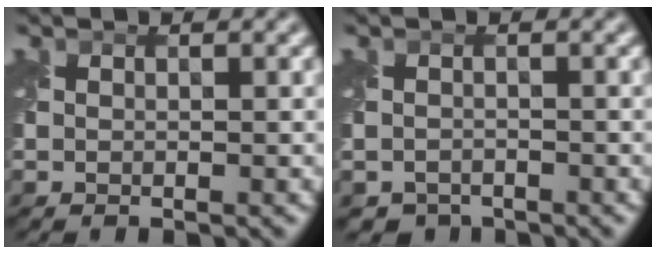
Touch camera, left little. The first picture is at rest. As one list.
[{"total": 1.3, "force": [-1.0, 0.7, -0.4], "torque": [0.016, 0.003, -0.018]}]